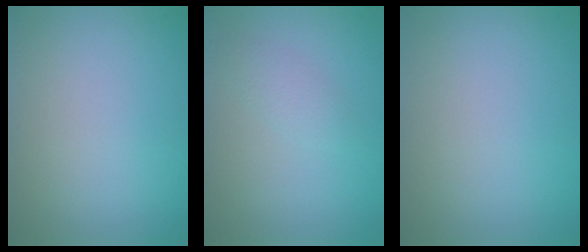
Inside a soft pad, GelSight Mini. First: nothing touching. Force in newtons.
{"total": 1.3, "press": 1.3, "slide": 0.0}
{"total": 0.0}